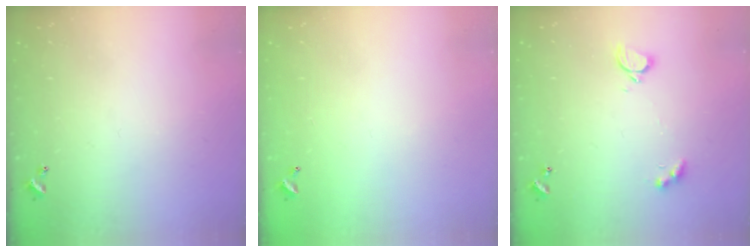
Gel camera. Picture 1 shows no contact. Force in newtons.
{"total": 3.0, "press": 3.0, "slide": 0.1}
{"total": 2.9, "press": 2.9, "slide": 0.6}